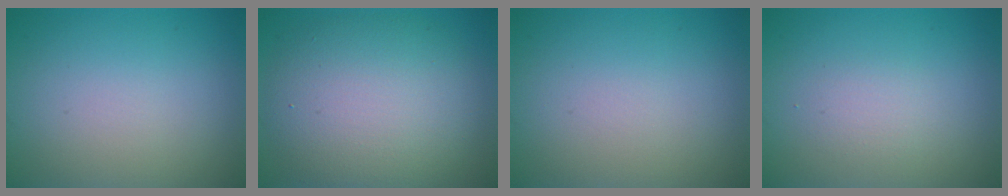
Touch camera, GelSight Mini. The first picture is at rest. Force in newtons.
{"total": 9.3, "press": 9.3, "slide": 0.4}
{"total": 0.0}
{"total": 1.3, "press": 1.3, "slide": 0.1}